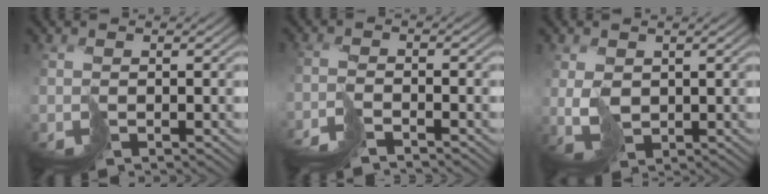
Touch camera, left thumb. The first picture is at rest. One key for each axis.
{"total": 3.1, "fx": -2.8, "fy": 0.6, "fz": 1.4, "tx": -0.031, "ty": -0.006, "tz": -0.062}
{"total": 2.4, "fx": 1.0, "fy": 2.0, "fz": 0.9, "tx": -0.037, "ty": -0.003, "tz": 0.029}